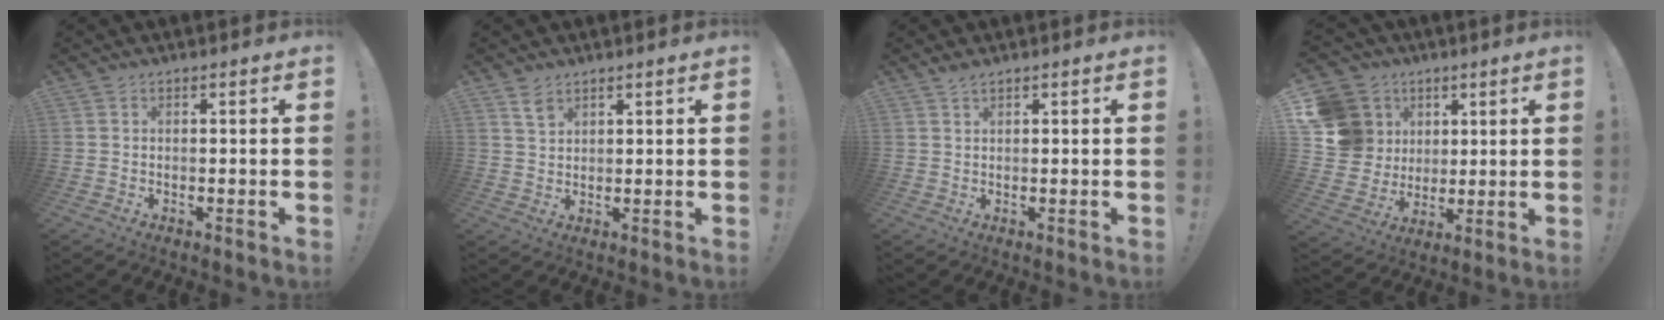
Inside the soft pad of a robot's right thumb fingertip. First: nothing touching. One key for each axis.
{"total": 3.5, "fx": 2.5, "fy": 1.7, "fz": 1.7, "tx": -0.025, "ty": -0.016, "tz": 0.047}
{"total": 1.6, "fx": 1.2, "fy": 0.4, "fz": 1.0, "tx": -0.017, "ty": -0.003, "tz": 0.022}
{"total": 15.1, "fx": 4.1, "fy": 13.8, "fz": 4.8, "tx": -0.078, "ty": -0.003, "tz": 0.108}